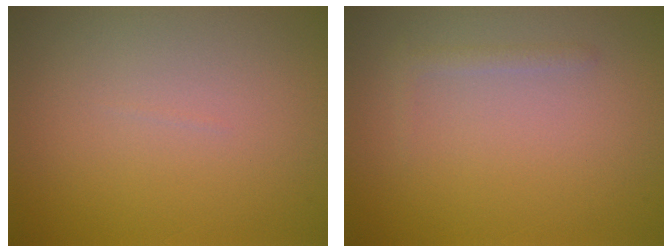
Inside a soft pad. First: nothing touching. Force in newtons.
{"total": 0.8, "press": 0.8, "slide": 0.0}